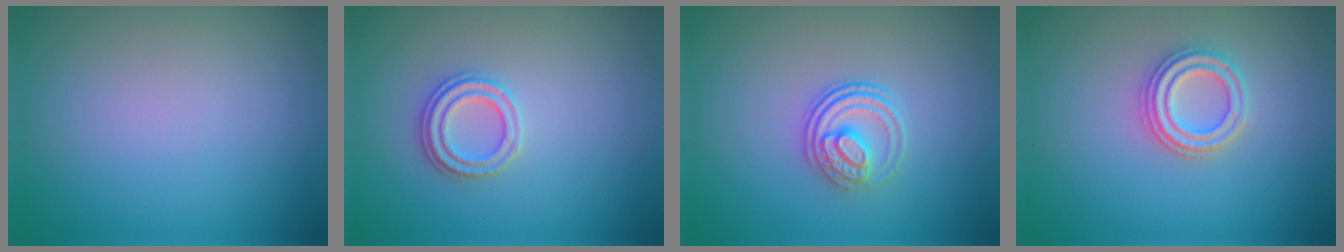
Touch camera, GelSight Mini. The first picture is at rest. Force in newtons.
{"total": 2.3, "press": 2.1, "slide": 1.0}
{"total": 3.1, "press": 2.6, "slide": 1.7}
{"total": 2.7, "press": 2.6, "slide": 1.0}